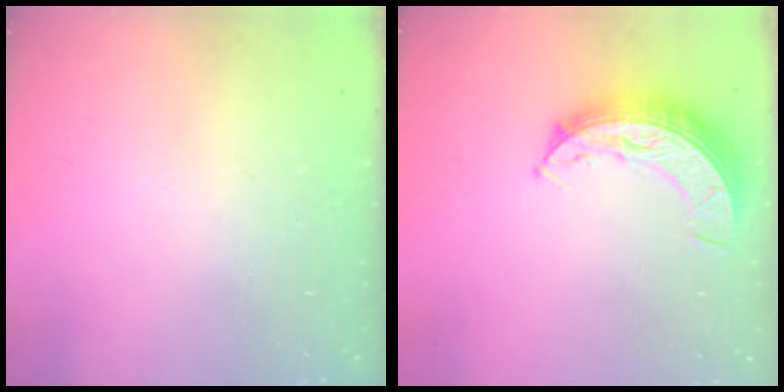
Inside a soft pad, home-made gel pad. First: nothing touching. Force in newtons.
{"total": 9.1, "press": 9.1, "slide": 0.6}